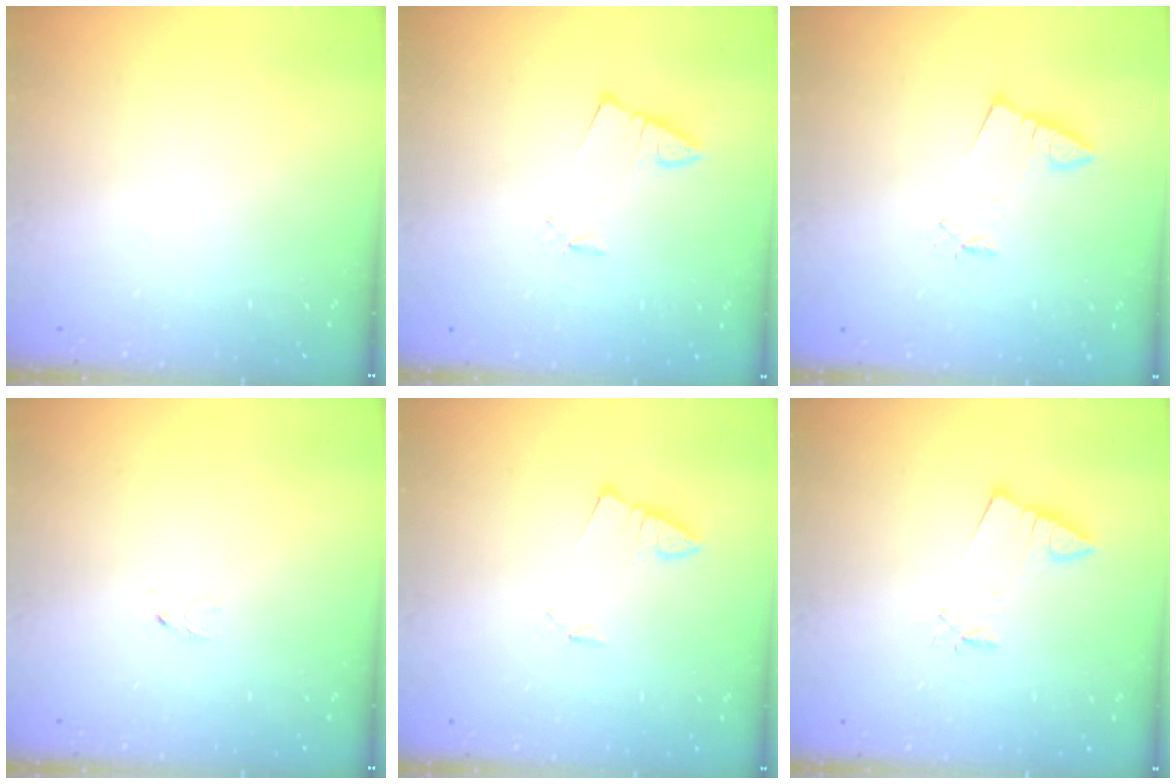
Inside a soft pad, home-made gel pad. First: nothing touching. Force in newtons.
{"total": 1.0, "press": 1.0, "slide": 0.1}
{"total": 1.4, "press": 1.4, "slide": 0.1}
{"total": 2.7, "press": 2.7, "slide": 0.2}
{"total": 0.8, "press": 0.8, "slide": 0.1}
{"total": 2.1, "press": 2.1, "slide": 0.2}